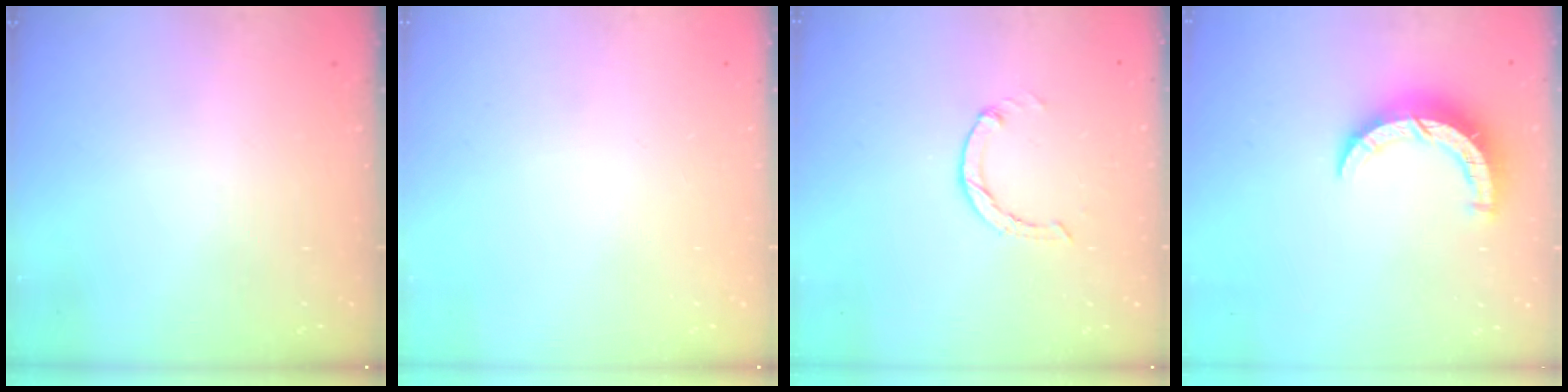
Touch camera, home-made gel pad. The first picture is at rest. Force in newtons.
{"total": 0.0}
{"total": 1.0, "press": 0.9, "slide": 0.3}
{"total": 7.9, "press": 7.8, "slide": 0.6}